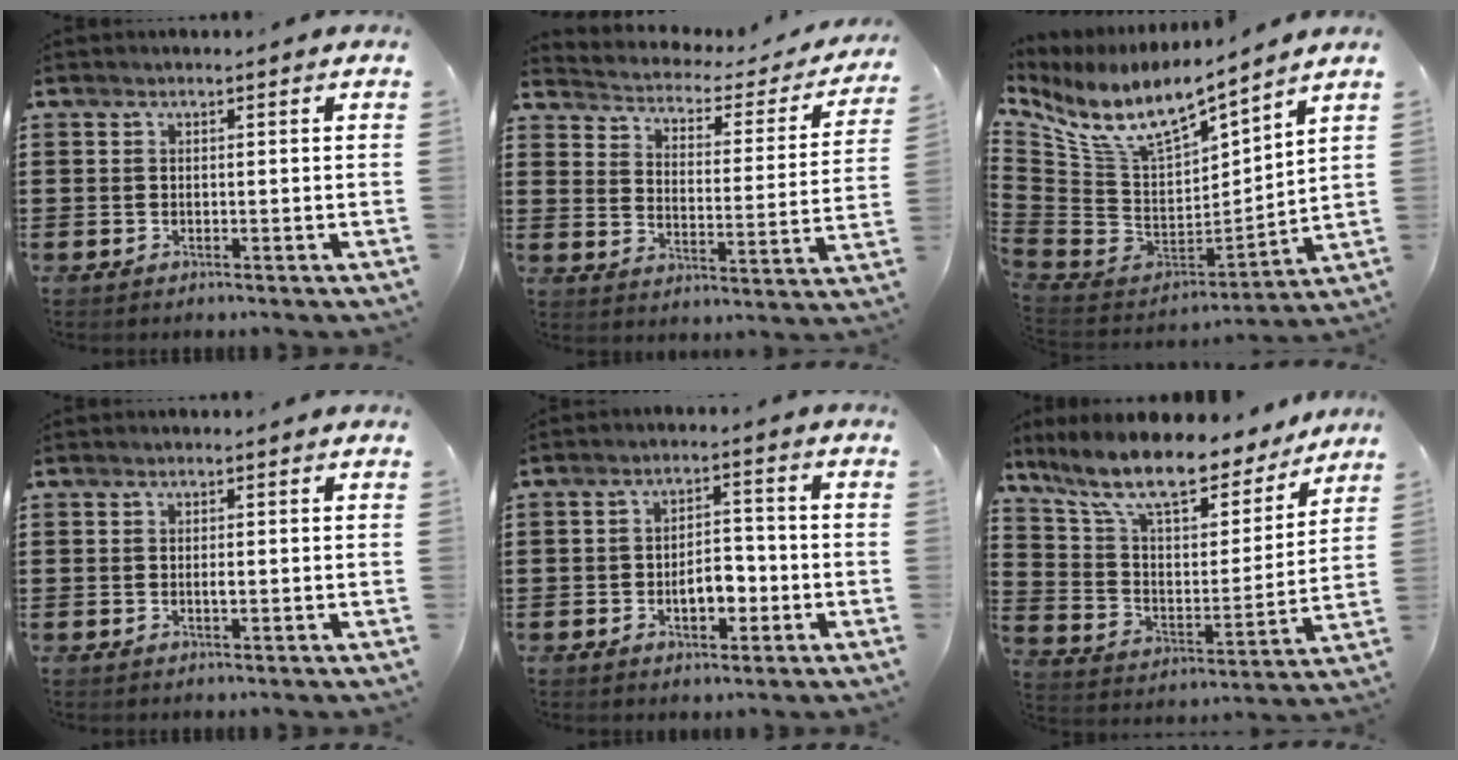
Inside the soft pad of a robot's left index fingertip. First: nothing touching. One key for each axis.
{"total": 2.3, "fx": 2.0, "fy": 0.8, "fz": 0.7, "tx": -0.032, "ty": -0.024, "tz": 0.025}
{"total": 10.1, "fx": 7.6, "fy": 2.7, "fz": 6.0, "tx": -0.154, "ty": -0.064, "tz": 0.131}
{"total": 1.2, "fx": 0.0, "fy": 0.3, "fz": 1.2, "tx": -0.023, "ty": -0.002, "tz": 0.000}
{"total": 5.5, "fx": -1.6, "fy": 2.7, "fz": 4.4, "tx": -0.063, "ty": 0.002, "tz": -0.035}
{"total": 11.7, "fx": 9.9, "fy": 2.1, "fz": 5.9, "tx": -0.149, "ty": -0.063, "tz": 0.169}